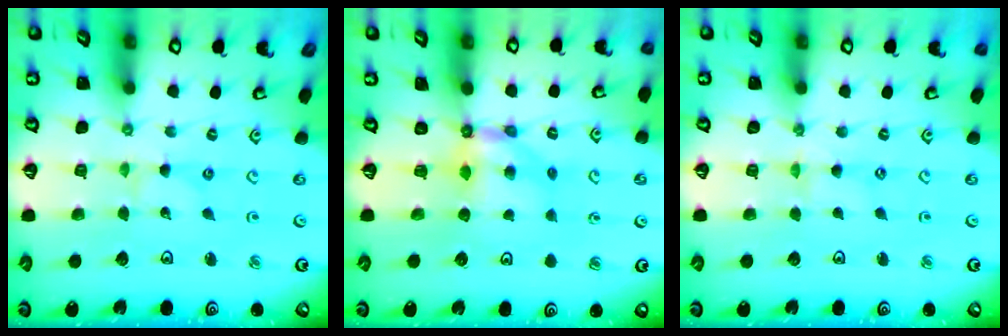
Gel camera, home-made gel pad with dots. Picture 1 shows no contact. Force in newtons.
{"total": 6.1, "press": 6.1, "slide": 0.6}
{"total": 0.6, "press": 0.6, "slide": 0.1}